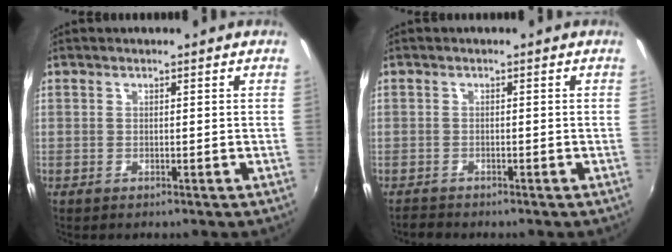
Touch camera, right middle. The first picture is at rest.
{"total": 1.4, "force": [-1.3, 0.4, -0.1], "torque": [-0.002, 0.000, -0.026]}